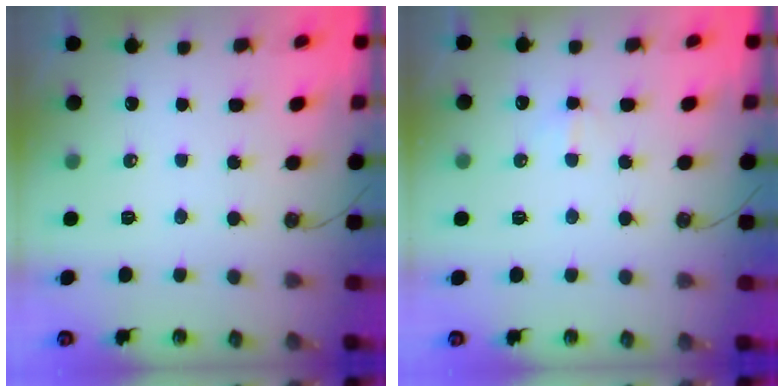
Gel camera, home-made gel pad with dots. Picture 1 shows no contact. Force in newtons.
{"total": 2.2, "press": 2.1, "slide": 0.8}